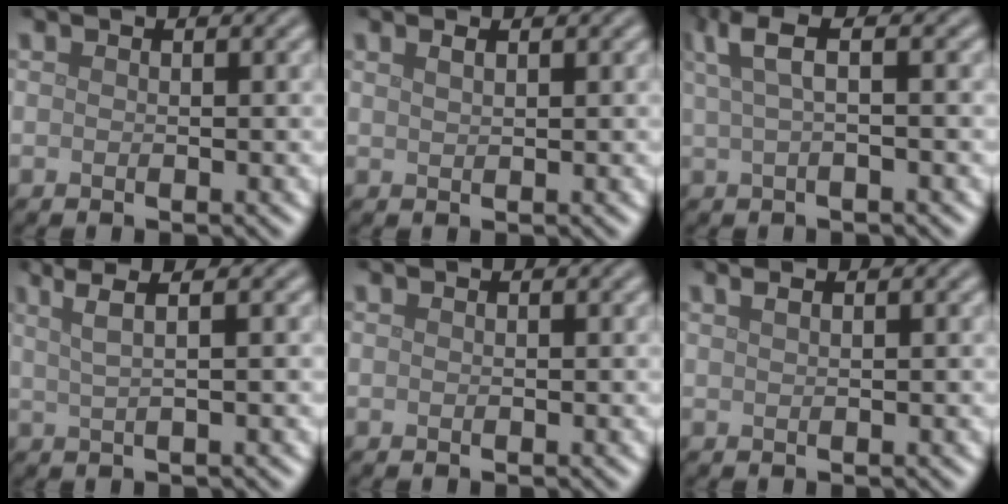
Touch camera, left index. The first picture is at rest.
{"total": 1.0, "force": [0.7, 0.3, 0.6], "torque": [-0.009, 0.003, 0.012]}
{"total": 3.6, "force": [1.4, 0.9, 3.2], "torque": [-0.058, 0.008, 0.024]}
{"total": 3.6, "force": [1.9, 1.1, 2.9], "torque": [-0.043, 0.014, 0.011]}
{"total": 0.0}
{"total": 1.5, "force": [0.9, 0.6, 0.9], "torque": [-0.006, -0.002, 0.005]}